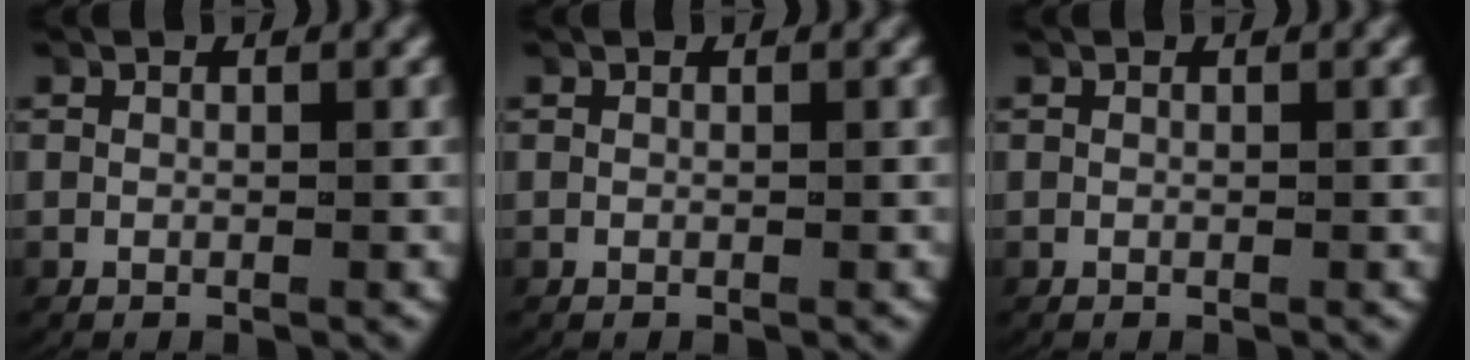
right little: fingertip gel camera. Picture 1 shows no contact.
{"total": 0.0}
{"total": 0.0}